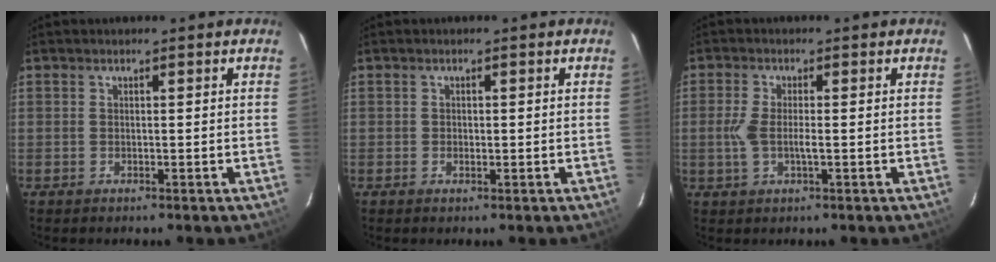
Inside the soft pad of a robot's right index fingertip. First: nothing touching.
{"total": 0.7, "force": [-0.2, 0.5, 0.4], "torque": [-0.007, 0.000, -0.003]}
{"total": 4.4, "force": [-0.6, 1.3, 4.1], "torque": [-0.095, 0.001, -0.013]}